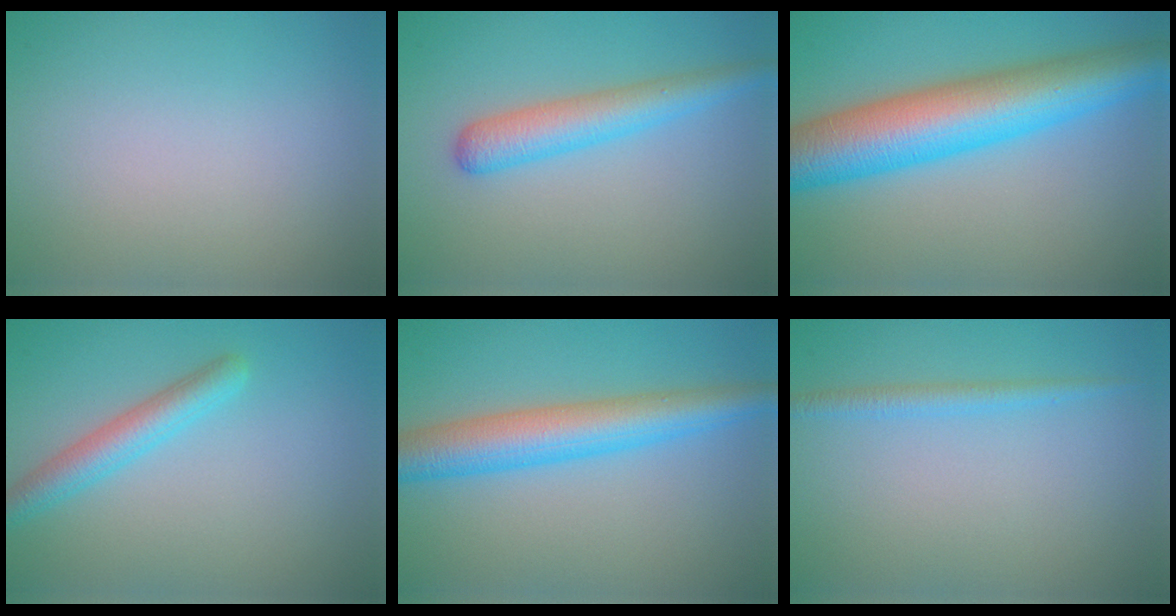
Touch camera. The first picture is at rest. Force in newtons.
{"total": 3.9, "press": 3.9, "slide": 0.1}
{"total": 10.8, "press": 10.8, "slide": 0.1}
{"total": 3.0, "press": 3.0, "slide": 0.1}
{"total": 6.3, "press": 6.3, "slide": 0.1}
{"total": 1.5, "press": 1.5, "slide": 0.1}